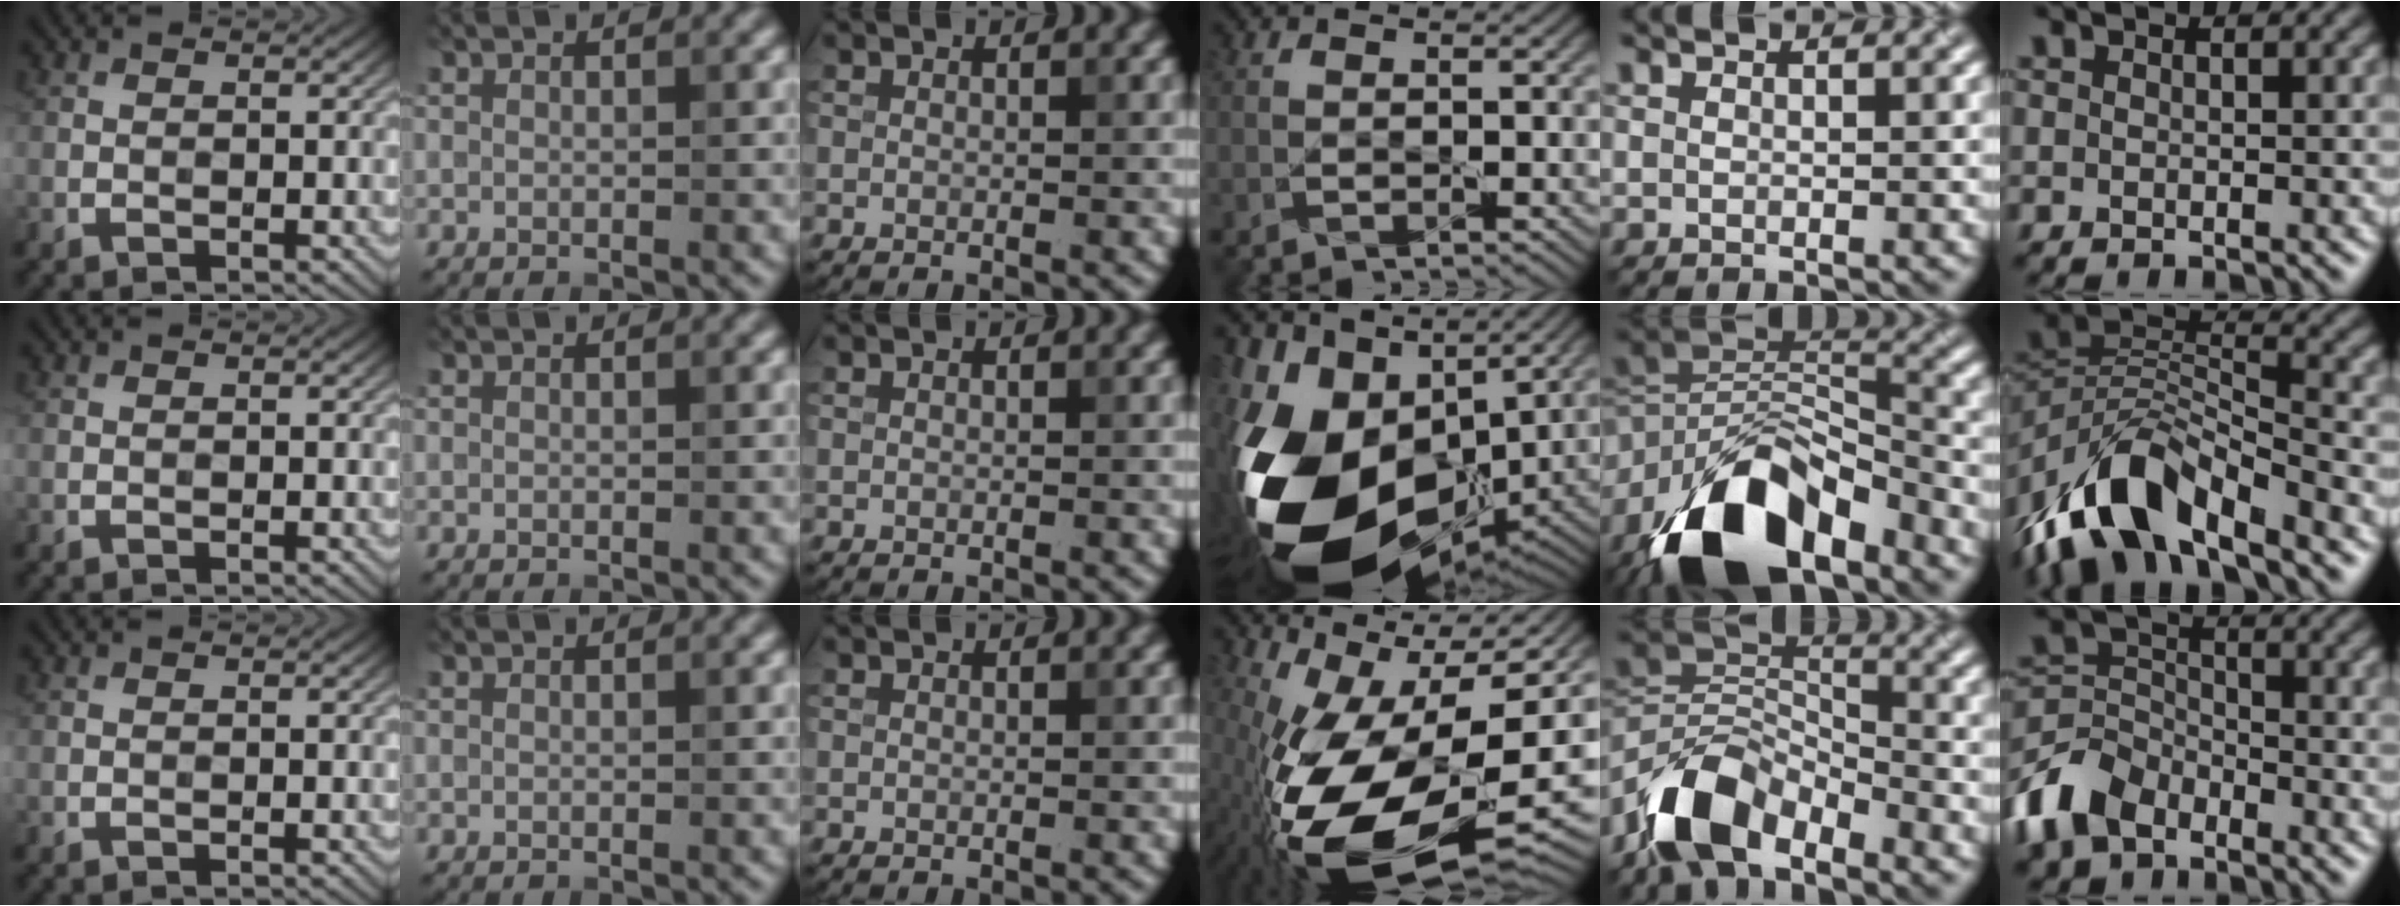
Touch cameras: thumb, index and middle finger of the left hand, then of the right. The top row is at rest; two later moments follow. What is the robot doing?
{"motion": "lift_and_place", "object": "knife"}